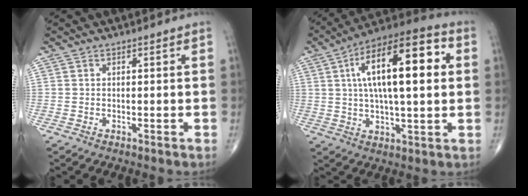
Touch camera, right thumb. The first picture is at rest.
{"total": 20.9, "force": [4.3, 7.6, 19.0], "torque": [-0.295, 0.018, 0.061]}